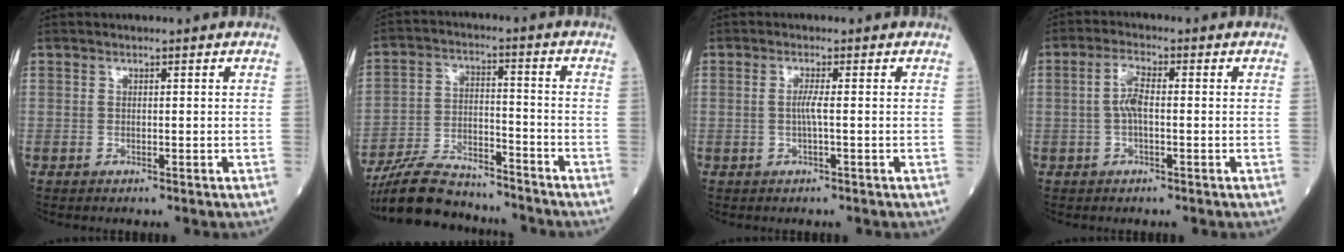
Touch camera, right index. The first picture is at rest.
{"total": 12.8, "force": [-11.9, 3.1, 3.7], "torque": [-0.066, 0.012, -0.209]}
{"total": 1.7, "force": [-0.2, -0.2, 1.7], "torque": [-0.036, 0.000, -0.005]}
{"total": 3.9, "force": [-0.1, 1.1, 3.7], "torque": [-0.081, 0.009, -0.003]}